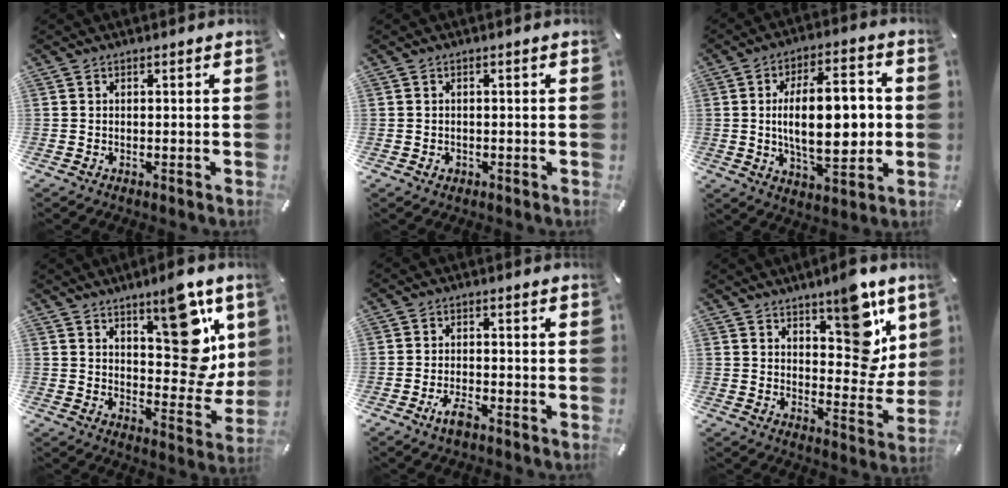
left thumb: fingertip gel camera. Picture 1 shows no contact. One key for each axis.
{"total": 1.0, "fx": -0.3, "fy": 0.8, "fz": 0.4, "tx": -0.009, "ty": 0.003, "tz": -0.008}
{"total": 17.5, "fx": 0.3, "fy": 8.4, "fz": 15.3, "tx": -0.234, "ty": -0.002, "tz": 0.000}
{"total": 16.3, "fx": 8.4, "fy": 7.5, "fz": 11.7, "tx": -0.117, "ty": -0.065, "tz": 0.134}
{"total": 3.9, "fx": -2.5, "fy": 1.4, "fz": 2.6, "tx": -0.061, "ty": 0.006, "tz": -0.050}
{"total": 13.5, "fx": 8.1, "fy": 6.4, "fz": 8.7, "tx": -0.082, "ty": -0.062, "tz": 0.136}